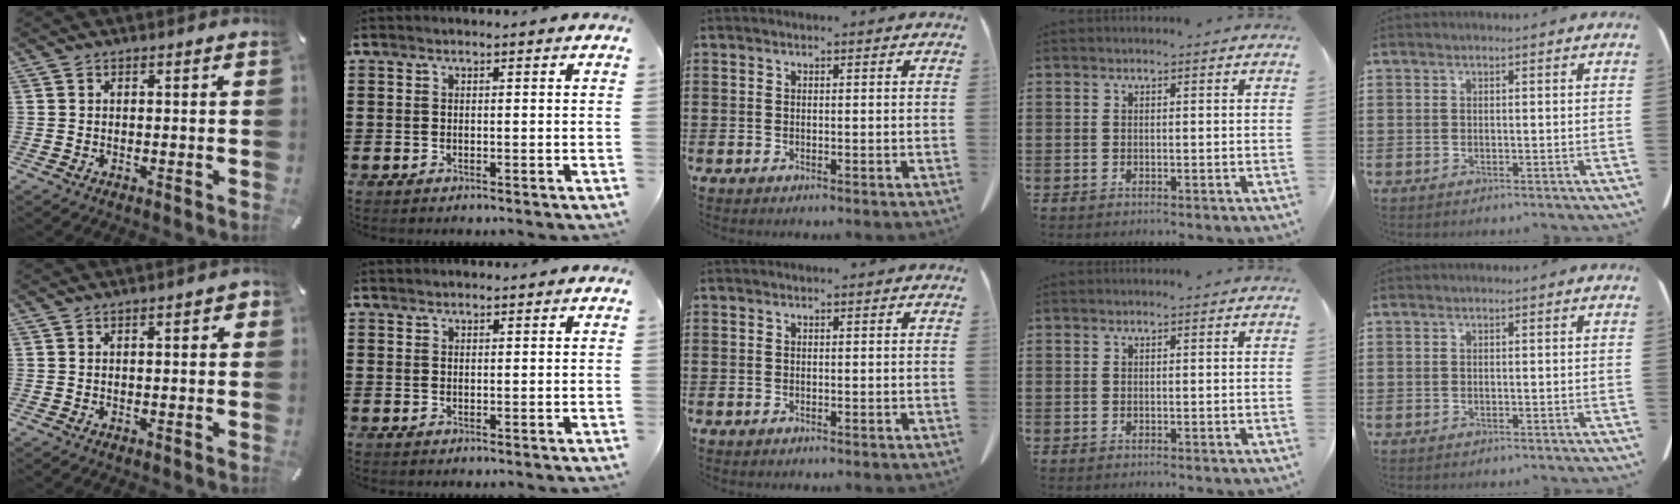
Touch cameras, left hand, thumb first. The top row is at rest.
{"thumb": {"total": 2.3, "force": [0.2, 0.8, 2.1], "torque": [-0.031, 0.003, 0.001]}, "index": {"total": 0.9, "force": [0.8, 0.1, 0.0], "torque": [-0.002, -0.001, 0.018]}}